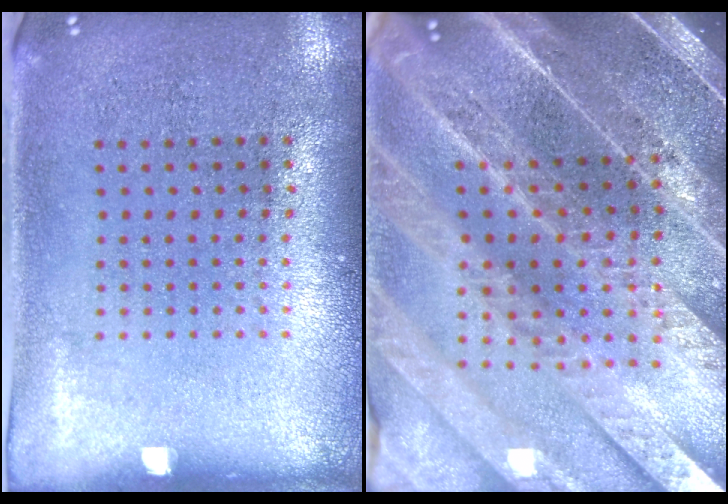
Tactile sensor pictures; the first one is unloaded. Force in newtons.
{"total": 5.2, "press": 4.5, "slide": 2.7}